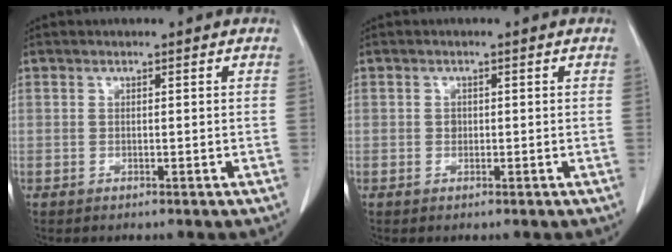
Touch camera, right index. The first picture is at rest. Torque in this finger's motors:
{"motor_torque": [0.00, 0.08, 0.00, 0.02]}